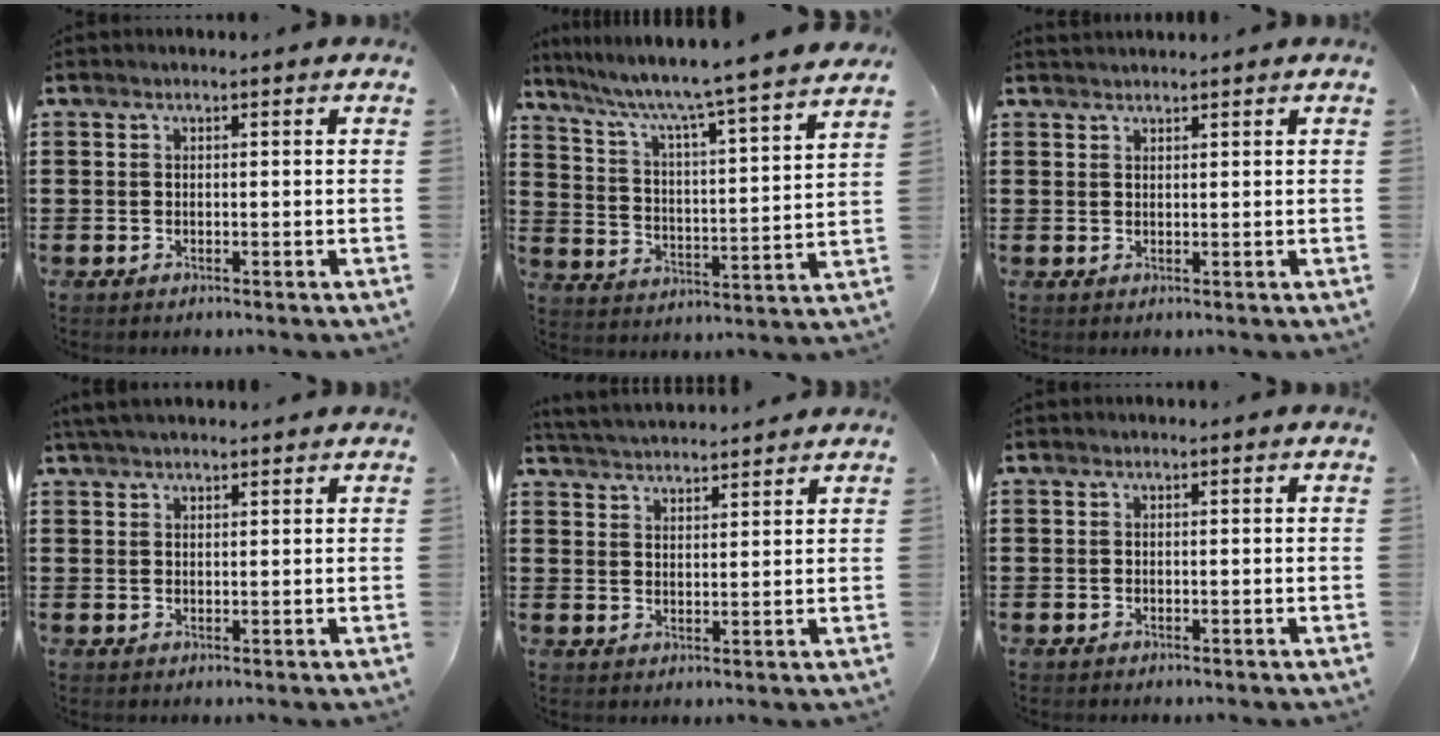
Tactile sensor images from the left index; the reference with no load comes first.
{"total": 5.9, "force": [5.0, -0.9, 2.9], "torque": [-0.081, -0.054, 0.071]}
{"total": 1.1, "force": [1.1, 0.0, 0.1], "torque": [-0.003, -0.001, 0.021]}
{"total": 2.7, "force": [2.4, 0.4, 1.1], "torque": [-0.028, 0.003, 0.047]}
{"total": 3.3, "force": [3.3, -0.2, -0.1], "torque": [-0.012, -0.016, 0.058]}
{"total": 0.0}